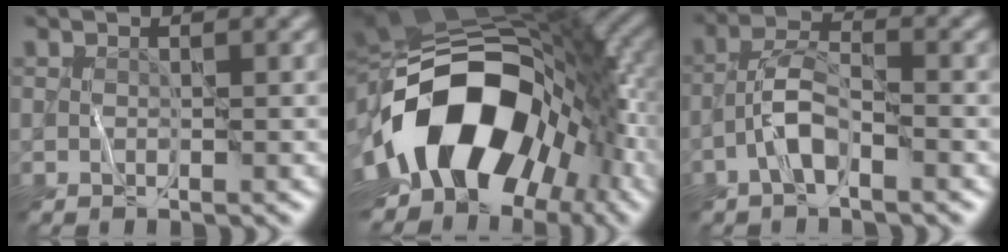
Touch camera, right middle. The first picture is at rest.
{"total": 17.7, "force": [-4.0, 11.3, 13.1], "torque": [-0.231, -0.009, -0.072]}
{"total": 3.5, "force": [-1.8, 1.2, 2.8], "torque": [-0.050, 0.014, -0.042]}